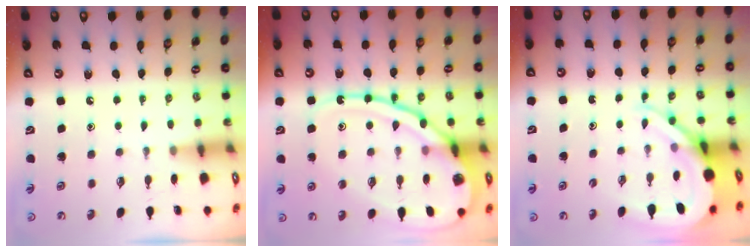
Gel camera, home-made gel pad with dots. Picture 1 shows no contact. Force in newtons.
{"total": 20.0, "press": 20.0, "slide": 1.8}
{"total": 10.1, "press": 10.1, "slide": 0.9}